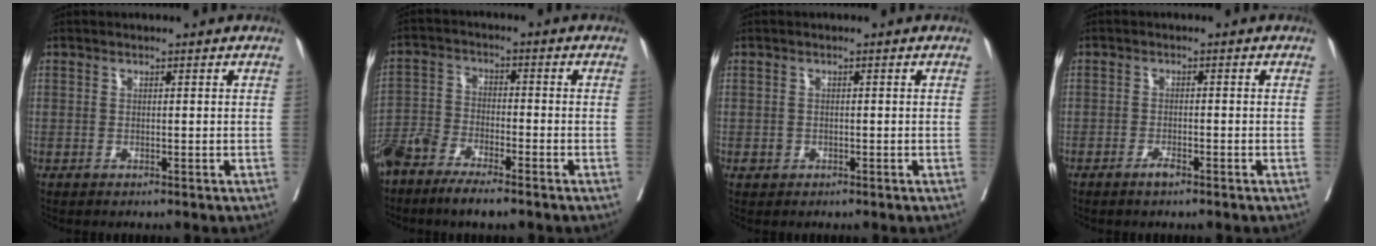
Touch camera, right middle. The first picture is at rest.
{"total": 8.5, "force": [-6.6, 2.1, 5.0], "torque": [-0.101, -0.009, -0.125]}
{"total": 0.6, "force": [-0.2, 0.6, 0.2], "torque": [-0.004, 0.001, -0.002]}
{"total": 1.7, "force": [-1.3, 0.3, 1.1], "torque": [-0.021, 0.000, -0.022]}